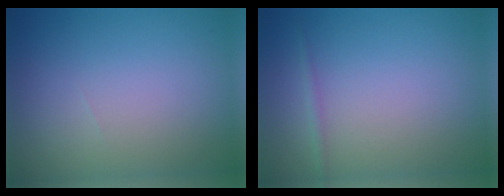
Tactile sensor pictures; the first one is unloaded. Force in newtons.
{"total": 0.8, "press": 0.8, "slide": 0.0}